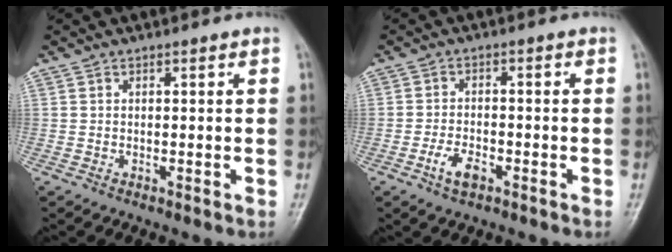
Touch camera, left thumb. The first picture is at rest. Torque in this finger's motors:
{"motor_torque": [-0.23, 0.48, 0.50, 0.35, 0.01]}